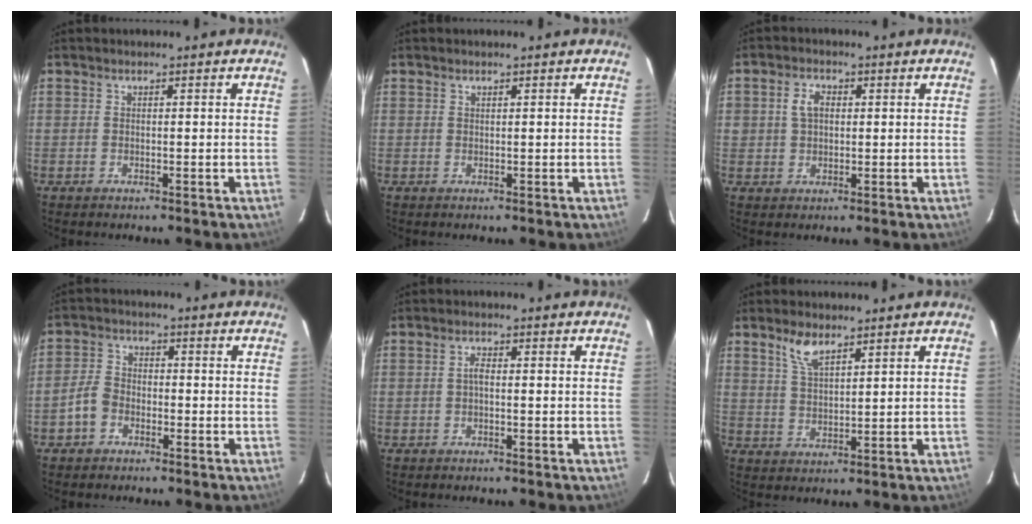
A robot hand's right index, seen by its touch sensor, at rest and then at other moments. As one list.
[{"total": 0.0}, {"total": 3.6, "force": [0.9, 2.8, 2.2], "torque": [-0.037, 0.011, 0.019]}, {"total": 4.4, "force": [-2.3, 3.3, 1.7], "torque": [-0.041, 0.016, -0.042]}, {"total": 1.3, "force": [-0.3, 0.5, 1.1], "torque": [-0.023, 0.007, -0.006]}, {"total": 5.0, "force": [3.5, 1.8, 3.1], "torque": [-0.060, 0.003, 0.073]}]